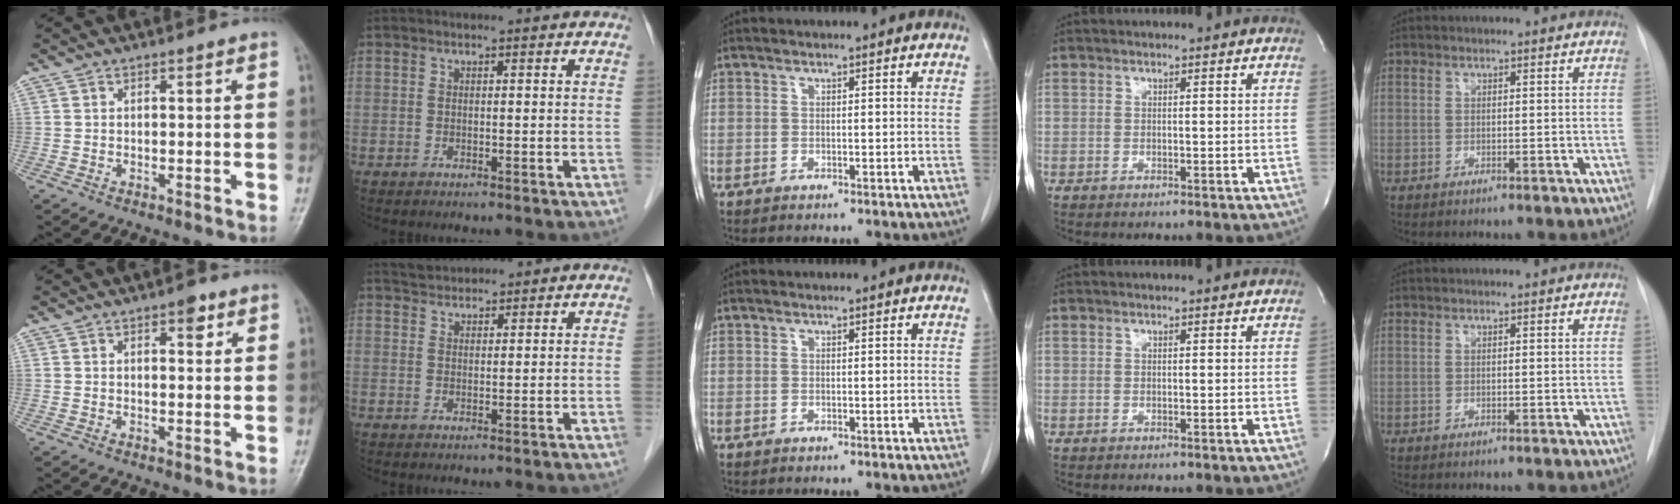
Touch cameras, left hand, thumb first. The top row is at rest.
{"thumb": {"total": 2.9, "force": [1.6, 1.4, 2.0], "torque": [-0.015, -0.005, 0.020]}, "index": {"total": 1.9, "force": [1.8, 0.4, -0.1], "torque": [-0.006, 0.015, 0.037]}}